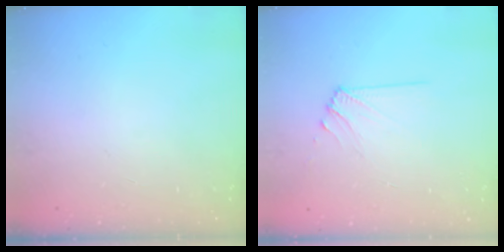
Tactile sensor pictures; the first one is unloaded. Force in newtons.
{"total": 6.2, "press": 6.2, "slide": 0.9}